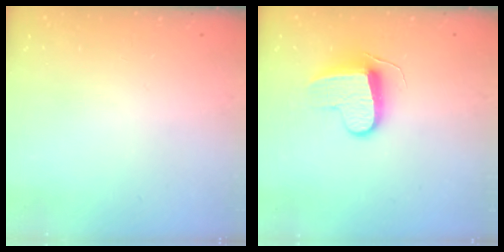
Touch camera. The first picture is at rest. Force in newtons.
{"total": 9.6, "press": 9.6, "slide": 0.2}